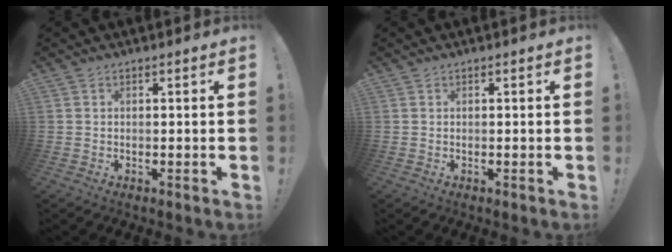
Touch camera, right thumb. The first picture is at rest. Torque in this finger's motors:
{"motor_torque": [0.04, 0.00, 0.09, -0.12, 0.05]}